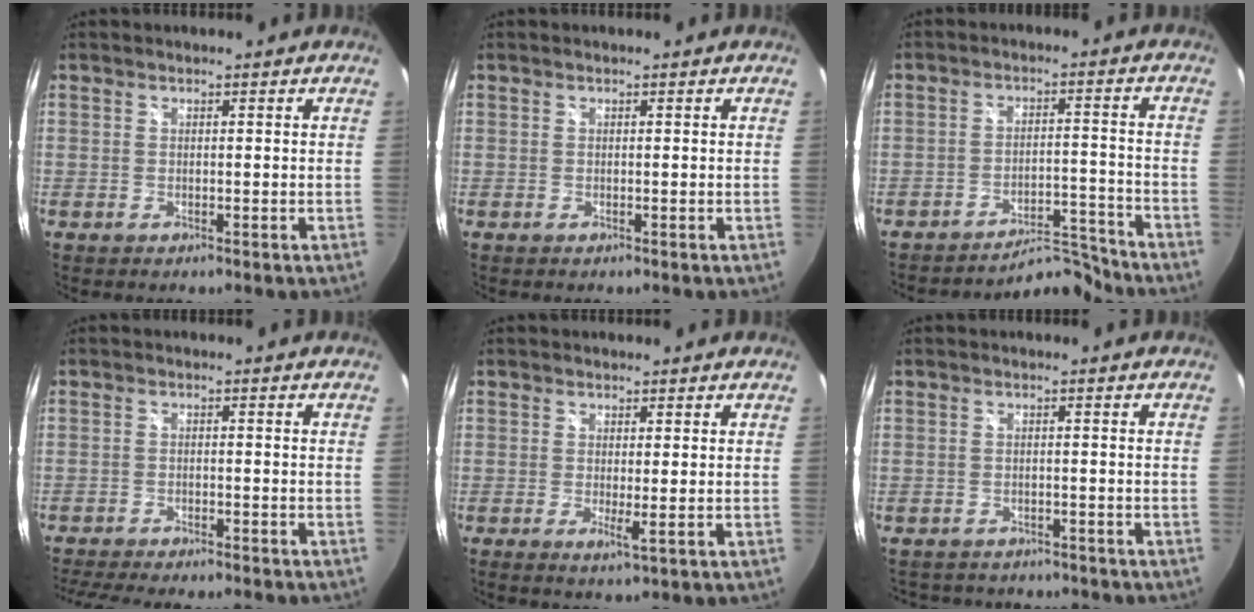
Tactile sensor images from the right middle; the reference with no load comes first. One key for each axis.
{"total": 0.0}
{"total": 7.1, "fx": -7.1, "fy": 0.3, "fz": -0.2, "tx": -0.002, "ty": 0.025, "tz": -0.109}
{"total": 12.6, "fx": -11.2, "fy": 1.7, "fz": 5.5, "tx": -0.122, "ty": -0.020, "tz": -0.170}
{"total": 2.1, "fx": -0.2, "fy": -0.2, "fz": 2.1, "tx": -0.039, "ty": -0.006, "tz": -0.004}
{"total": 8.2, "fx": -7.3, "fy": 3.0, "fz": 2.3, "tx": -0.053, "ty": -0.009, "tz": -0.100}